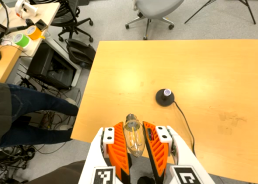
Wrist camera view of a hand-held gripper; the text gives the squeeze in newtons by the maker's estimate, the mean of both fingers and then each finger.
{"total": 12.7, "left": 13.6, "right": 11.9}